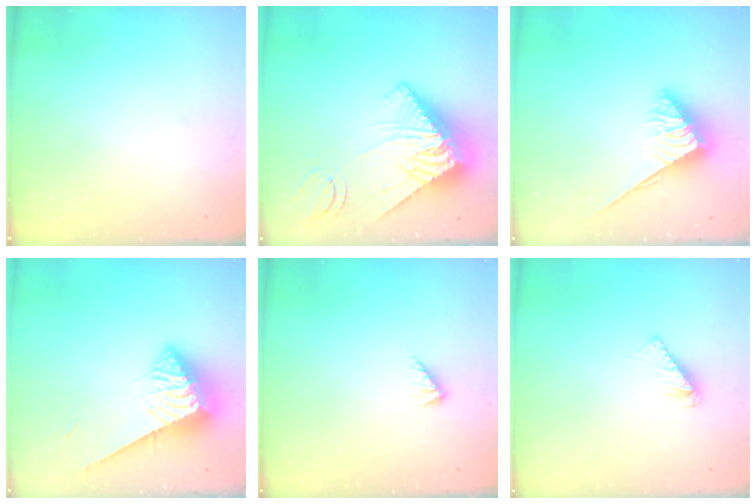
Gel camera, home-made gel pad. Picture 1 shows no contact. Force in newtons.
{"total": 16.6, "press": 16.5, "slide": 2.0}
{"total": 3.8, "press": 3.7, "slide": 0.6}
{"total": 7.2, "press": 7.1, "slide": 1.0}
{"total": 2.9, "press": 2.9, "slide": 0.5}
{"total": 3.4, "press": 3.4, "slide": 0.3}